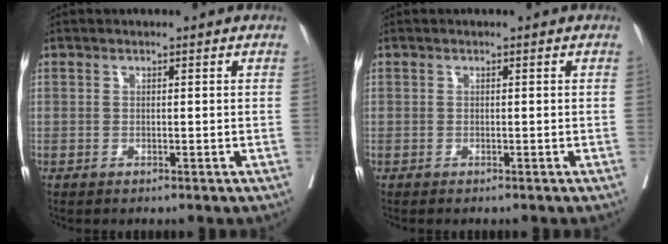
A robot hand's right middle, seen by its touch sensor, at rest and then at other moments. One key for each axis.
{"total": 1.0, "fx": -0.9, "fy": 0.1, "fz": 0.4, "tx": -0.004, "ty": -0.002, "tz": -0.015}